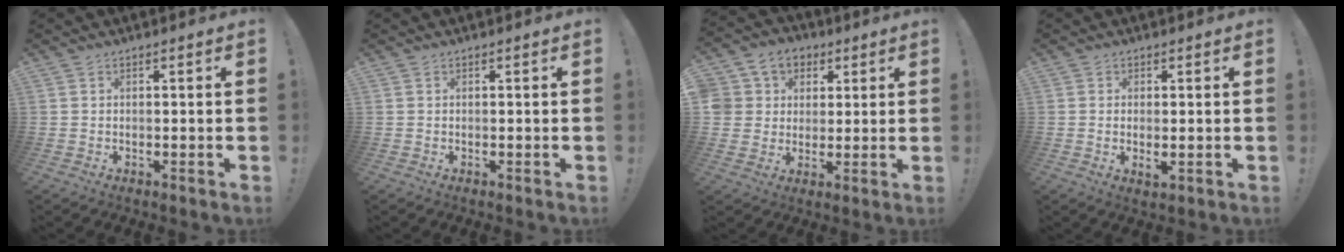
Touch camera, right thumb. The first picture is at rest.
{"total": 0.0}
{"total": 8.5, "force": [2.3, 7.9, 2.1], "torque": [-0.041, -0.010, 0.050]}
{"total": 2.3, "force": [0.4, 0.7, 2.1], "torque": [-0.022, -0.006, 0.005]}